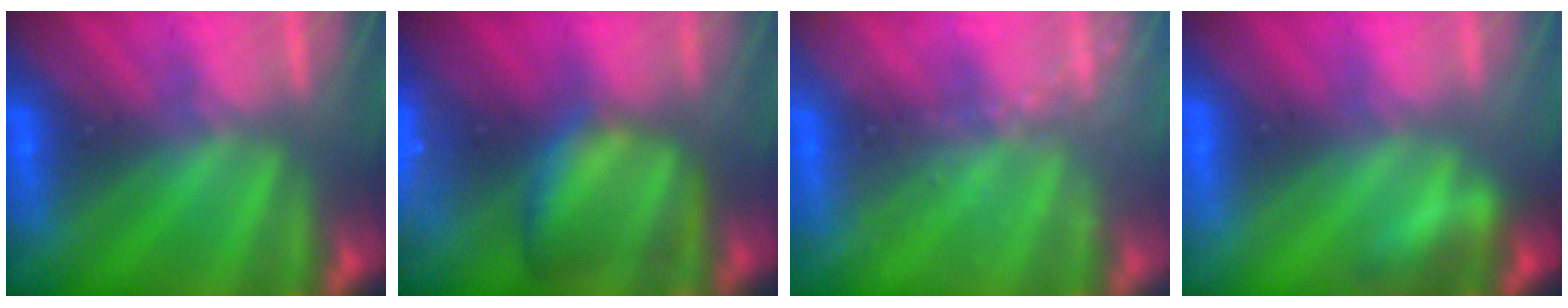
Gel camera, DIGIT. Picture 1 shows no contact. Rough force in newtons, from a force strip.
{"total": 8.4}
{"total": 2.0}
{"total": 2.8}